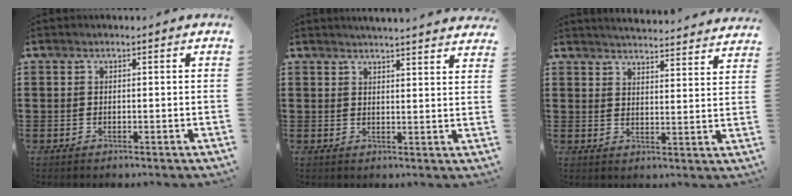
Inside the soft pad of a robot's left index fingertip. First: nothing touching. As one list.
[{"total": 2.8, "force": [2.8, -0.4, 0.0], "torque": [-0.008, -0.014, 0.052]}, {"total": 4.2, "force": [4.1, -0.5, 0.3], "torque": [-0.013, -0.034, 0.070]}]